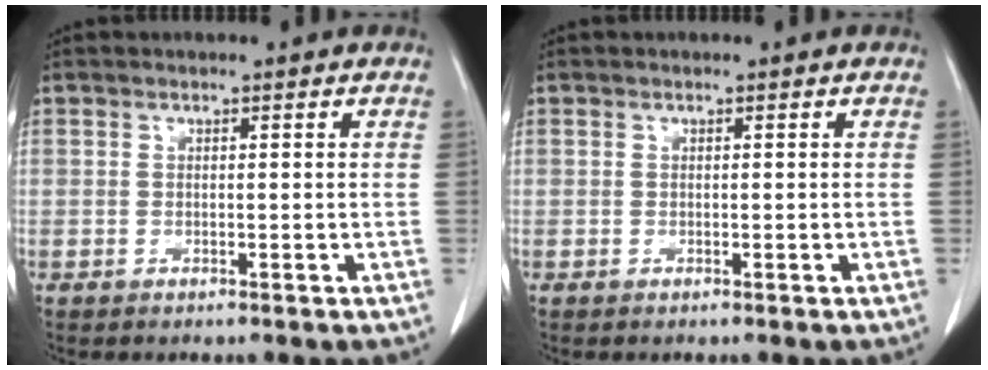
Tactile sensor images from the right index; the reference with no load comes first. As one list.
[{"total": 0.0}]